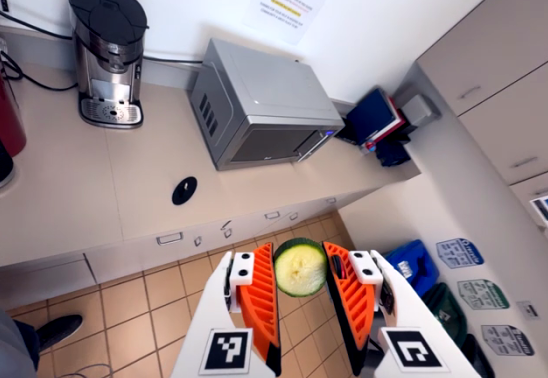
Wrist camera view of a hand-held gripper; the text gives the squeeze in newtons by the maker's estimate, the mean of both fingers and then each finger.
{"total": 8.4, "left": 8.2, "right": 8.6}